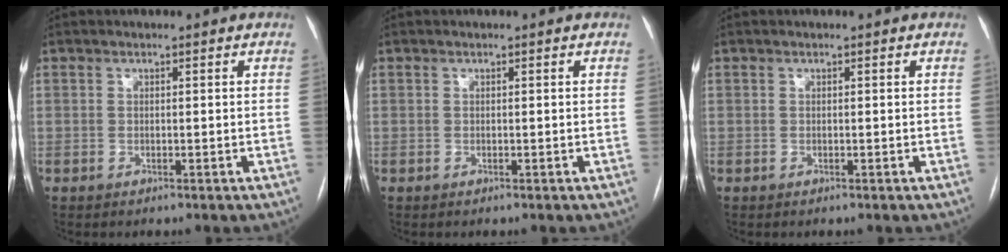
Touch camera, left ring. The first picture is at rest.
{"total": 0.0}
{"total": 0.0}